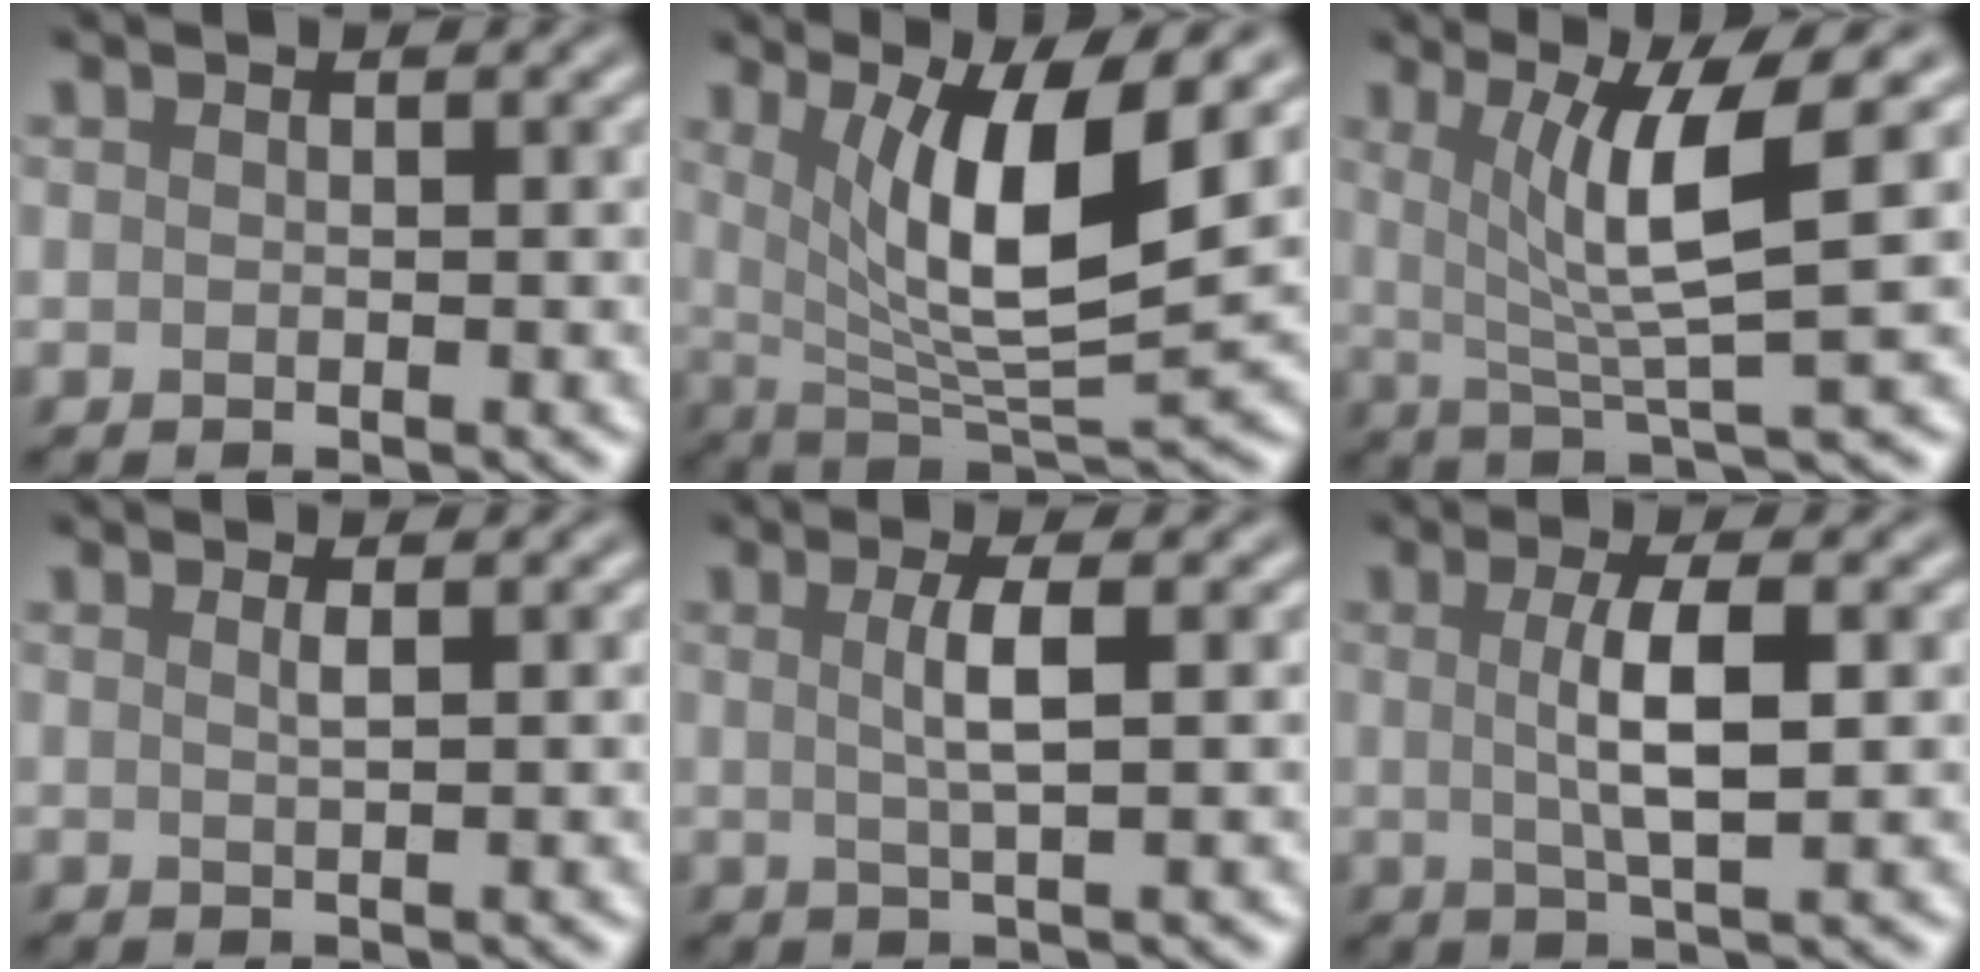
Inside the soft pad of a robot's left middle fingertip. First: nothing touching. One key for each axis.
{"total": 8.7, "fx": 2.6, "fy": 2.2, "fz": 8.0, "tx": -0.130, "ty": -0.018, "tz": 0.051}
{"total": 6.4, "fx": 1.5, "fy": 1.0, "fz": 6.2, "tx": -0.108, "ty": -0.002, "tz": 0.027}
{"total": 0.9, "fx": 0.4, "fy": 0.3, "fz": 0.8, "tx": -0.009, "ty": 0.001, "tz": 0.004}
{"total": 2.7, "fx": 0.4, "fy": 0.6, "fz": 2.6, "tx": -0.047, "ty": 0.002, "tz": 0.004}
{"total": 4.0, "fx": 0.3, "fy": 0.8, "fz": 3.9, "tx": -0.074, "ty": 0.002, "tz": 0.007}